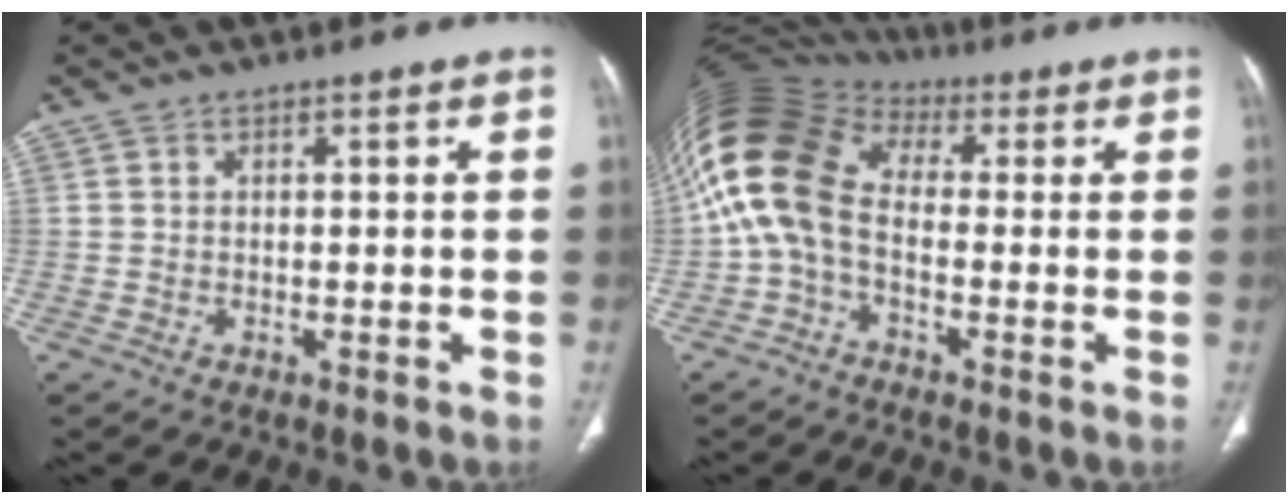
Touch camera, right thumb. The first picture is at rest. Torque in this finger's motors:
{"motor_torque": [0.70, 0.70, 2.25, -0.50, 0.72]}